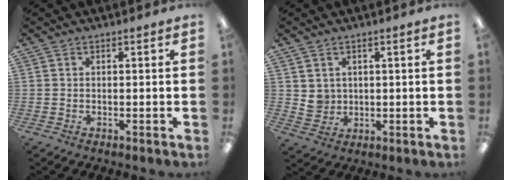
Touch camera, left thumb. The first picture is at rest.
{"total": 3.8, "force": [2.1, 3.2, 0.2], "torque": [-0.006, -0.007, 0.041]}